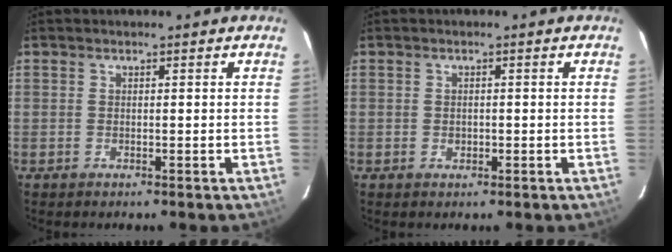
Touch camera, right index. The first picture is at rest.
{"total": 1.0, "force": [-0.2, 0.9, 0.4], "torque": [-0.006, 0.001, -0.003]}